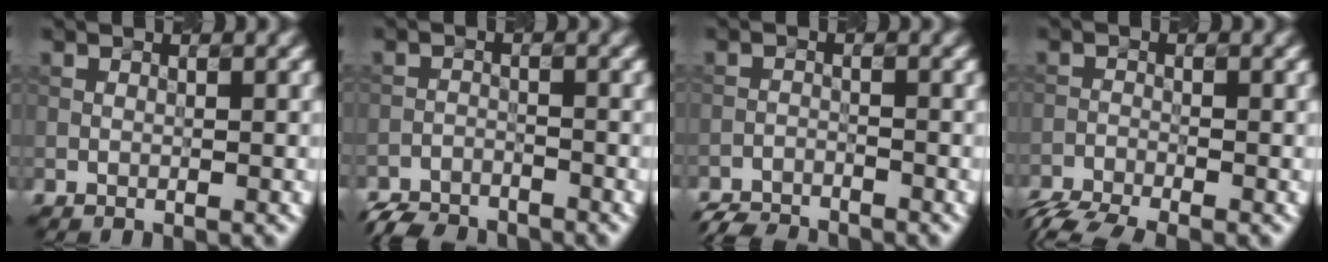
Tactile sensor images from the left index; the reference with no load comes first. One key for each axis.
{"total": 4.3, "fx": -4.1, "fy": 0.9, "fz": 0.6, "tx": -0.011, "ty": -0.011, "tz": -0.082}
{"total": 3.6, "fx": -3.5, "fy": 0.4, "fz": 0.4, "tx": -0.012, "ty": -0.009, "tz": -0.072}
{"total": 5.1, "fx": -4.6, "fy": 0.8, "fz": 2.2, "tx": -0.050, "ty": -0.026, "tz": -0.088}